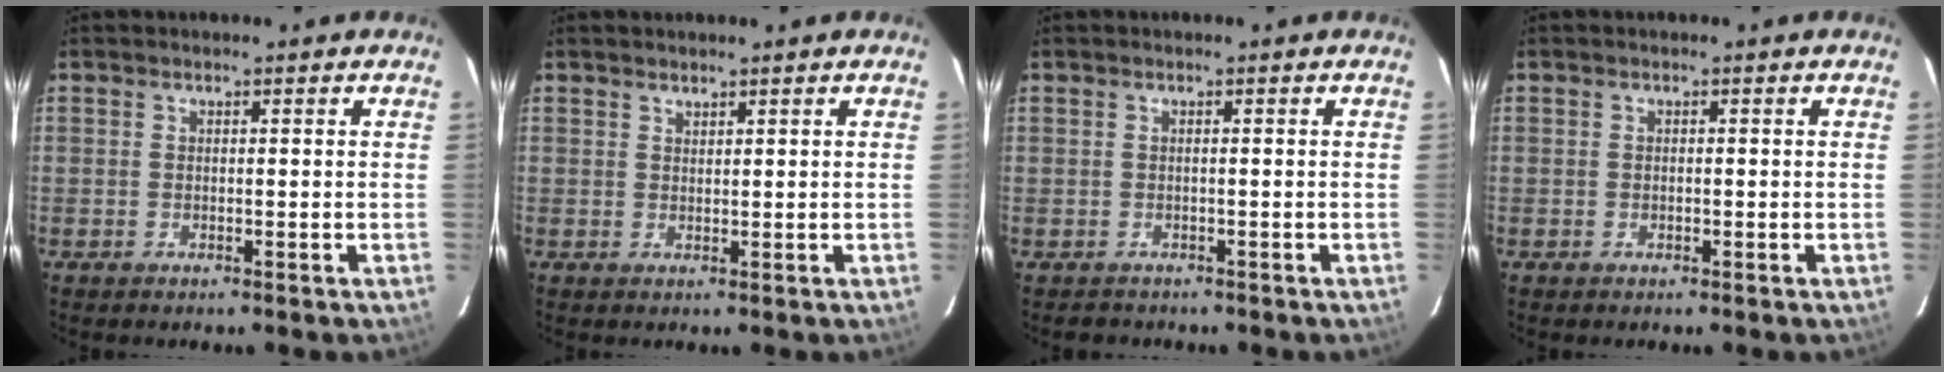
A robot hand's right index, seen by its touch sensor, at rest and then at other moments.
{"total": 1.0, "force": [0.9, 0.3, 0.1], "torque": [-0.003, 0.001, 0.018]}
{"total": 1.7, "force": [-1.1, 1.4, -0.1], "torque": [0.001, 0.006, -0.012]}
{"total": 0.0}